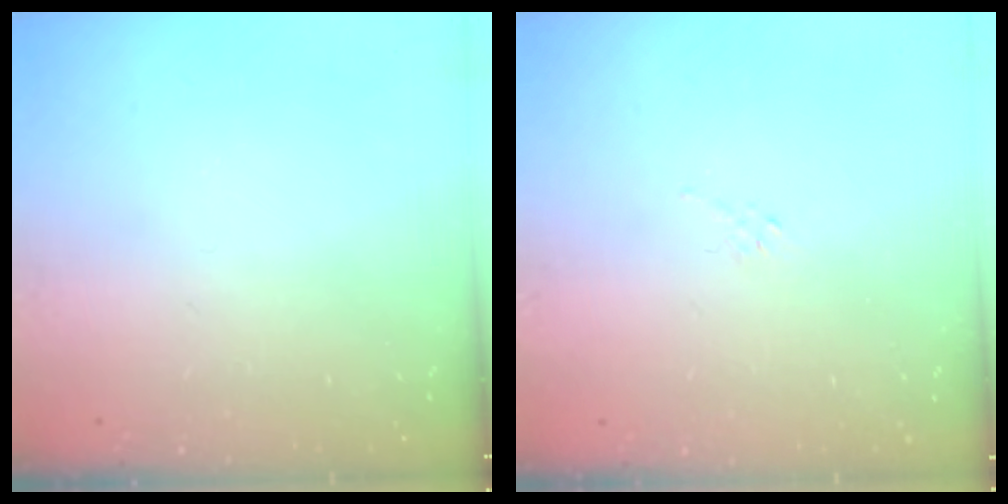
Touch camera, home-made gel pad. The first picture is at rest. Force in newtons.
{"total": 4.3, "press": 4.2, "slide": 0.9}